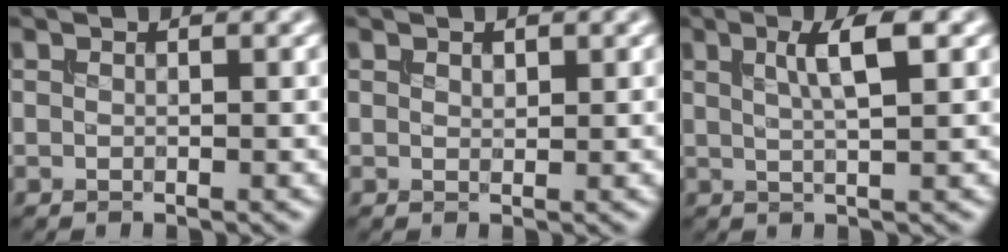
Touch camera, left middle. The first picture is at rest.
{"total": 0.6, "force": [0.5, 0.3, 0.3], "torque": [-0.009, -0.002, 0.009]}
{"total": 3.7, "force": [1.2, 0.9, 3.4], "torque": [-0.051, 0.004, 0.017]}